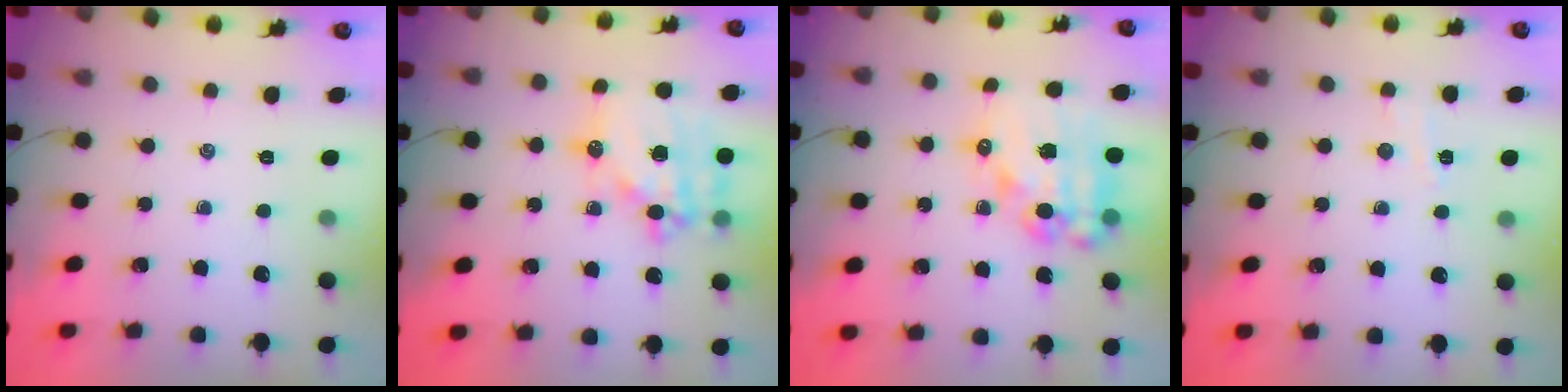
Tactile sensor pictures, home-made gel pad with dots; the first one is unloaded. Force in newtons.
{"total": 19.5, "press": 19.1, "slide": 3.9}
{"total": 15.8, "press": 15.5, "slide": 3.1}
{"total": 3.5, "press": 3.4, "slide": 0.9}